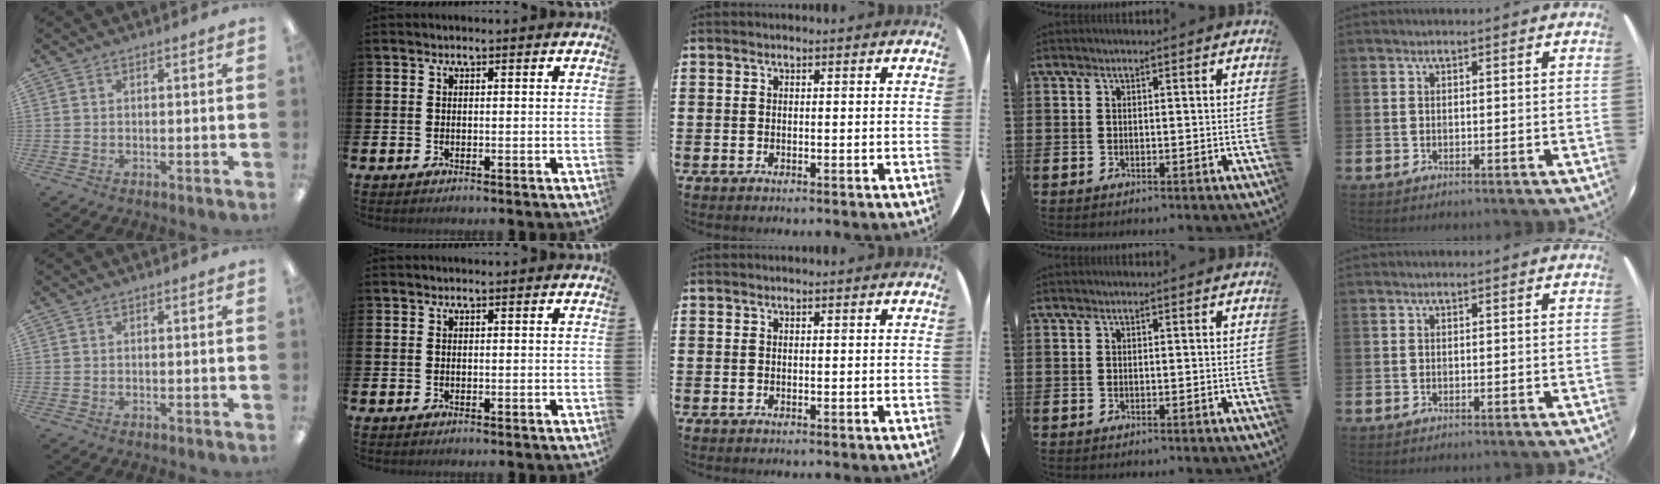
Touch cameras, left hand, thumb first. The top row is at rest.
{}